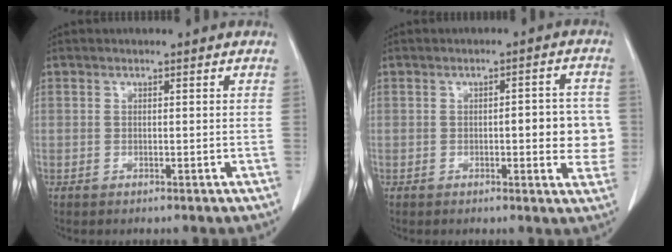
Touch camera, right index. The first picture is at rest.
{"total": 6.8, "force": [-0.5, 2.3, 6.4], "torque": [-0.065, 0.007, -0.008]}